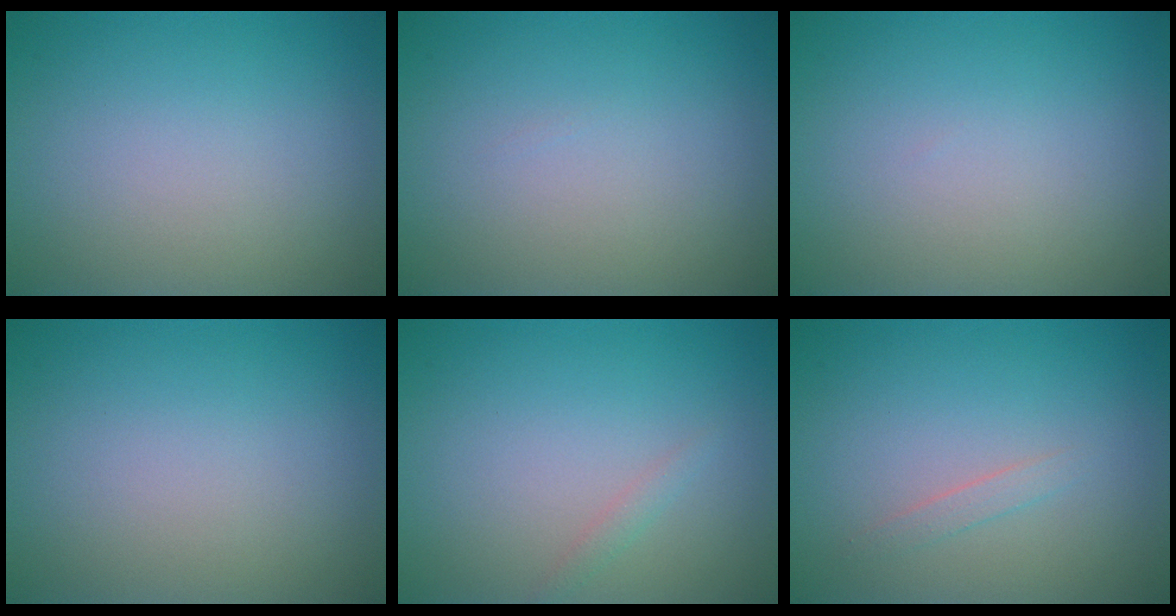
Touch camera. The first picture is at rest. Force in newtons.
{"total": 0.0}
{"total": 0.0}
{"total": 0.0}
{"total": 0.8, "press": 0.8, "slide": 0.0}
{"total": 0.9, "press": 0.9, "slide": 0.1}